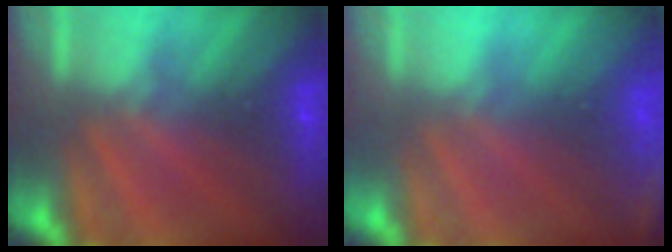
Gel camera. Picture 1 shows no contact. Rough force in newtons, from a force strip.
{"total": 2.4}